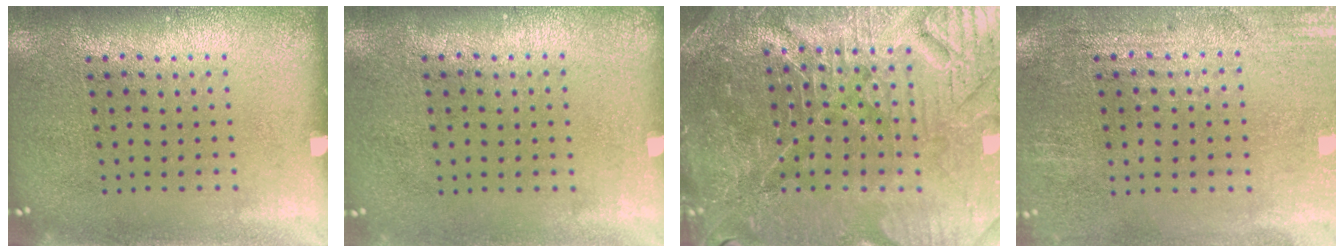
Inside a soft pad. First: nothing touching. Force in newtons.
{"total": 0.0}
{"total": 5.8, "press": 5.3, "slide": 2.1}
{"total": 0.6, "press": 0.5, "slide": 0.4}